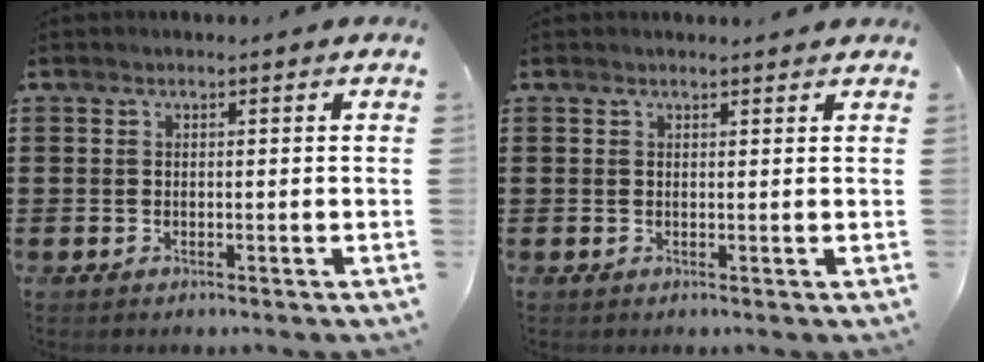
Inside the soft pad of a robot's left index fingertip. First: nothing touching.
{"total": 0.8, "force": [0.8, 0.0, 0.1], "torque": [-0.005, -0.001, 0.015]}